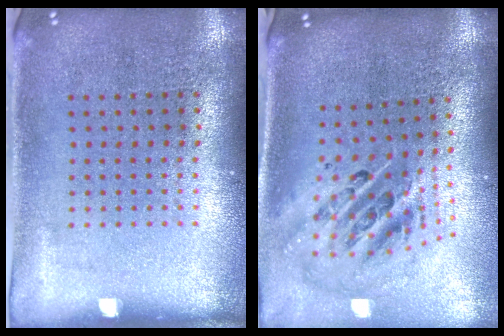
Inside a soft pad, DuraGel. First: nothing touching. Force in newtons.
{"total": 2.6, "press": 1.8, "slide": 2.0}